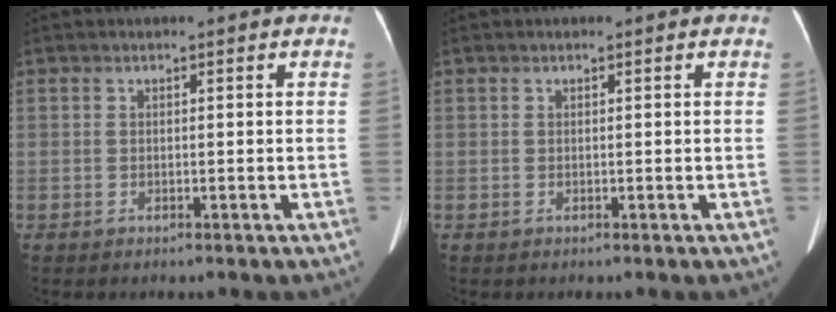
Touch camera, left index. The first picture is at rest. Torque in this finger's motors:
{"motor_torque": [-0.02, 0.11, 0.03, 0.01]}